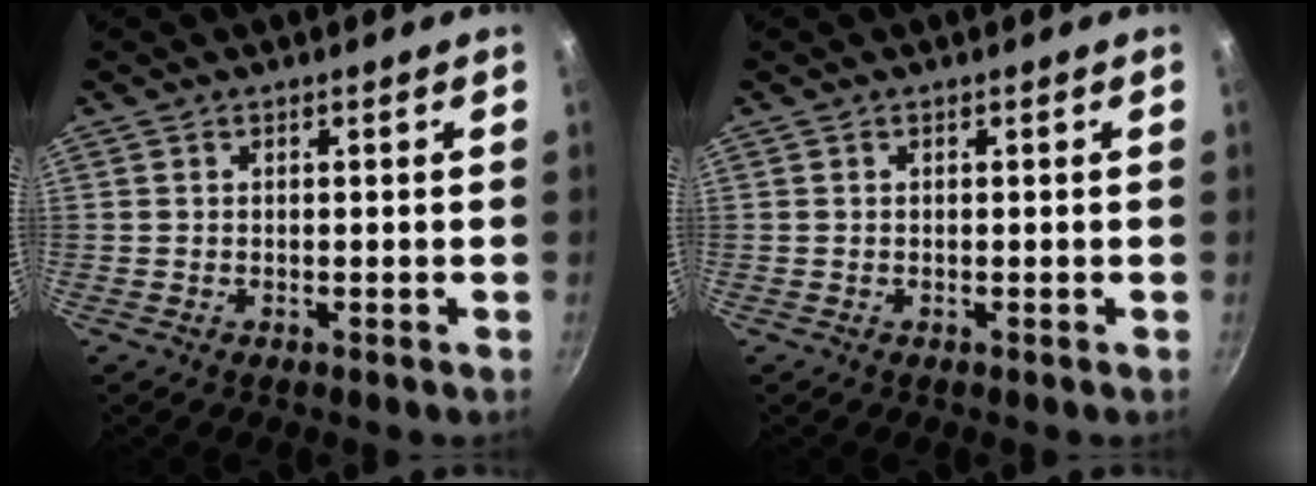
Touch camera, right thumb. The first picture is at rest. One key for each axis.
{"total": 0.0}